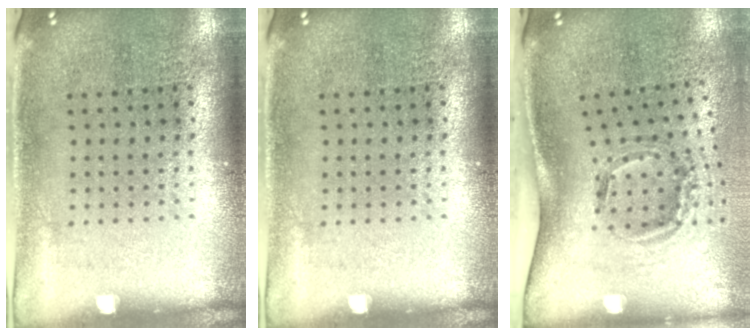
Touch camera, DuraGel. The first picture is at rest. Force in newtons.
{"total": 0.0}
{"total": 2.1, "press": 1.2, "slide": 1.7}